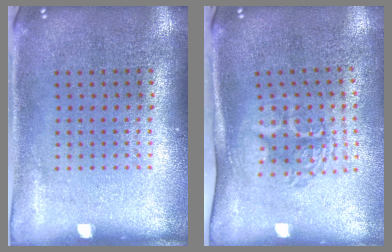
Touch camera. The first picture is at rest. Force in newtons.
{"total": 1.7, "press": 1.3, "slide": 1.1}